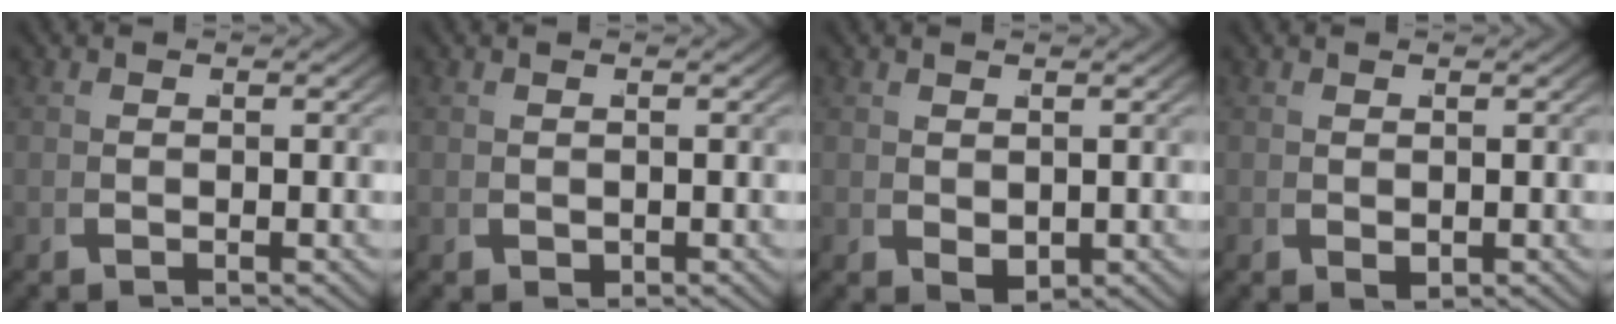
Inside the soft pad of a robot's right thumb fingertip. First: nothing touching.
{"total": 0.6, "force": [0.2, 0.5, 0.3], "torque": [-0.006, -0.006, 0.011]}
{"total": 1.8, "force": [0.3, 1.2, 1.2], "torque": [-0.026, -0.016, 0.023]}
{"total": 0.8, "force": [0.3, 0.5, 0.6], "torque": [-0.013, -0.008, 0.016]}